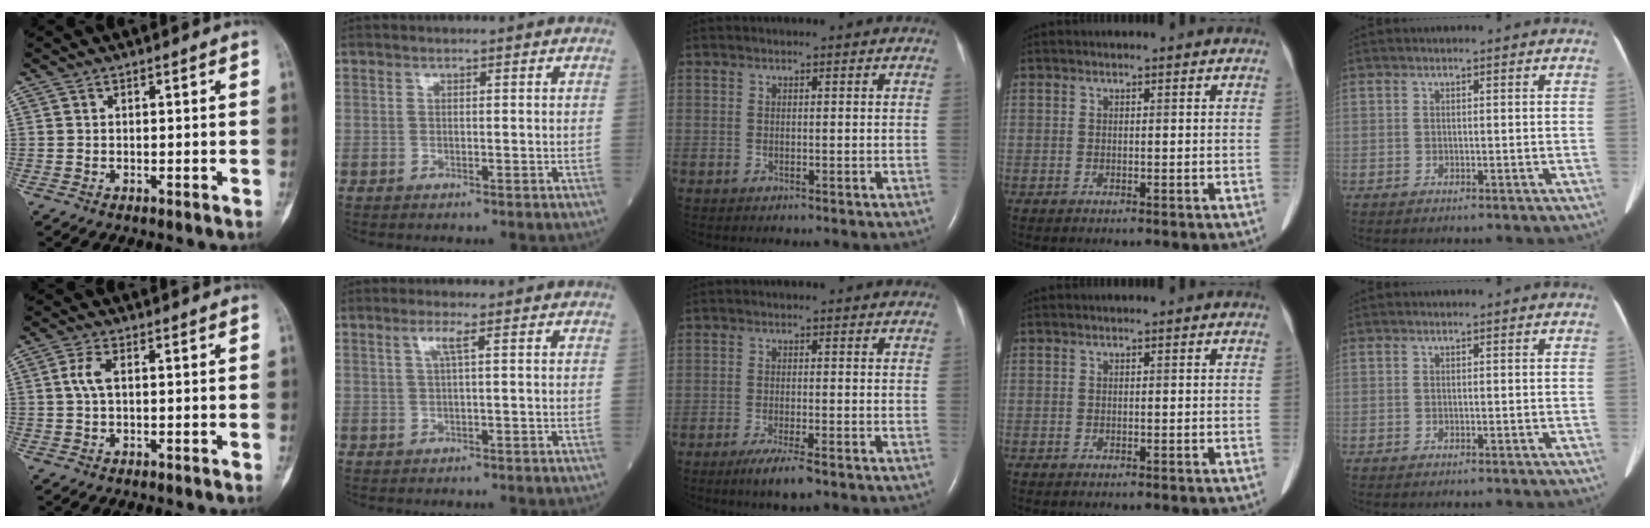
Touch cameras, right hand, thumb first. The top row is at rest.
{"thumb": {"total": 3.0, "force": [0.4, 1.3, 2.7], "torque": [-0.068, 0.005, 0.006]}, "index": {"total": 1.9, "force": [0.6, -0.3, 1.8], "torque": [-0.041, 0.005, 0.013]}, "middle": {"total": 4.4, "force": [-2.9, 0.4, 3.3], "torque": [-0.062, -0.012, -0.049]}}